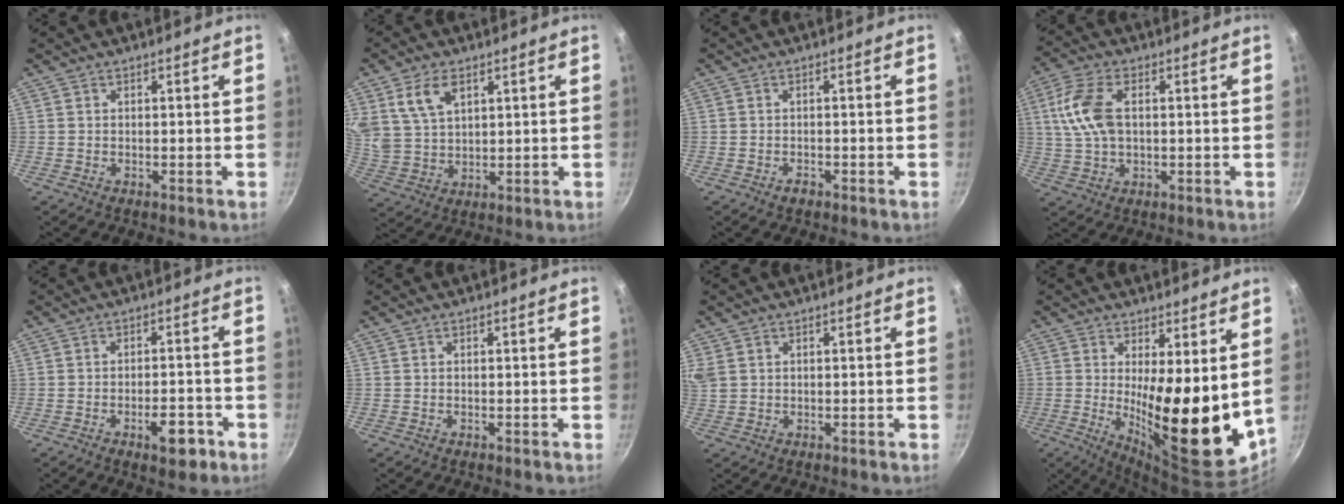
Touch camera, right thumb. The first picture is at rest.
{"total": 8.4, "force": [4.0, 5.2, 5.3], "torque": [-0.089, -0.014, 0.089]}
{"total": 1.5, "force": [-1.0, 0.8, 0.7], "torque": [-0.011, 0.009, -0.016]}
{"total": 10.1, "force": [1.6, 5.8, 8.1], "torque": [-0.162, 0.013, 0.026]}
{"total": 6.5, "force": [-3.2, 2.9, 4.9], "torque": [-0.049, 0.020, -0.040]}
{"total": 0.0}
{"total": 4.6, "force": [1.6, 3.6, 2.4], "torque": [-0.047, 0.005, 0.037]}
{"total": 17.5, "force": [1.8, 5.6, 16.5], "torque": [-0.219, -0.044, 0.039]}